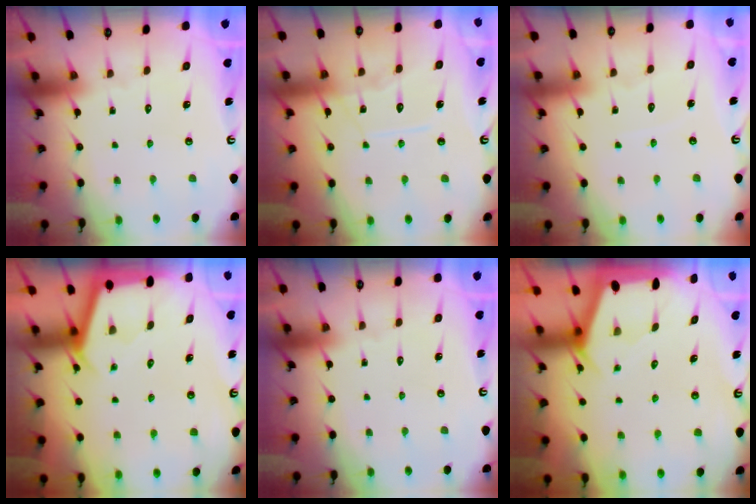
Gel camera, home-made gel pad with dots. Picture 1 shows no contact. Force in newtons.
{"total": 10.6, "press": 10.5, "slide": 1.0}
{"total": 3.2, "press": 3.2, "slide": 0.4}
{"total": 2.6, "press": 2.6, "slide": 0.2}
{"total": 0.0}
{"total": 1.9, "press": 1.9, "slide": 0.3}